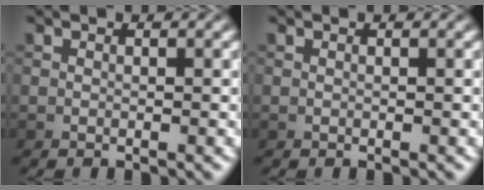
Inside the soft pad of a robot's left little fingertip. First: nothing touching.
{"total": 0.0}